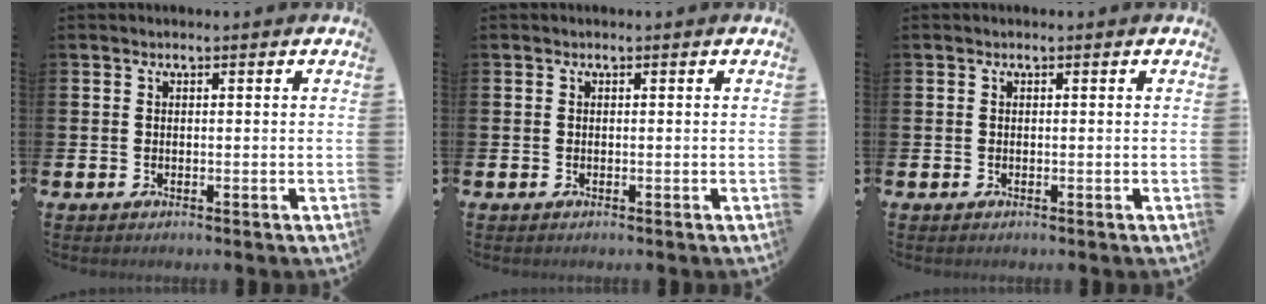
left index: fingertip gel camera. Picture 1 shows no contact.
{"total": 0.0}
{"total": 0.0}